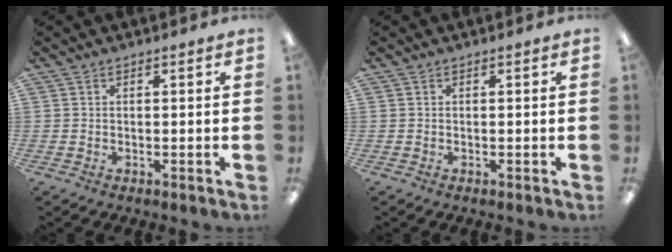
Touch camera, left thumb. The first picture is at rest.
{"total": 0.0}